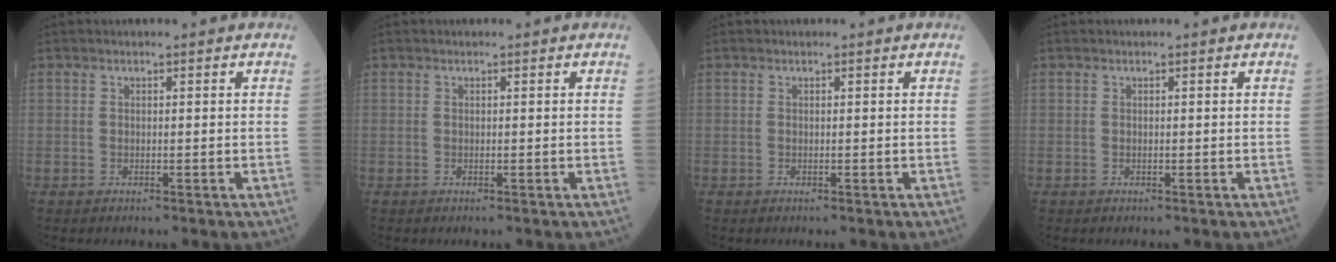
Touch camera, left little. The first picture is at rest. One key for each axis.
{"total": 0.0}
{"total": 0.0}
{"total": 0.0}